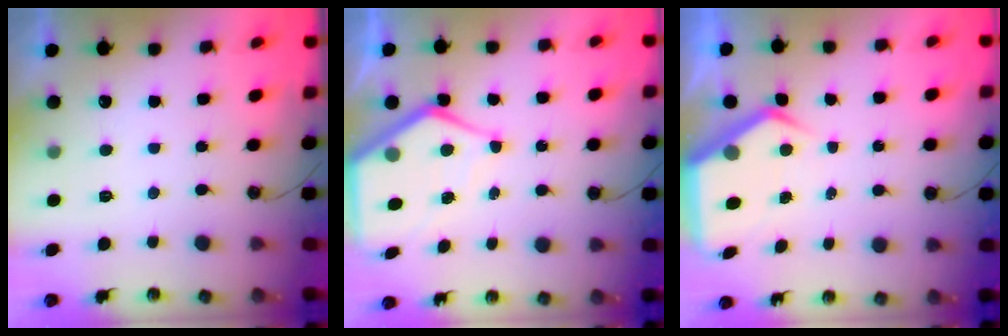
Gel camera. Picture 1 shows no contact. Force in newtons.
{"total": 10.4, "press": 10.3, "slide": 1.2}
{"total": 6.6, "press": 6.6, "slide": 0.5}